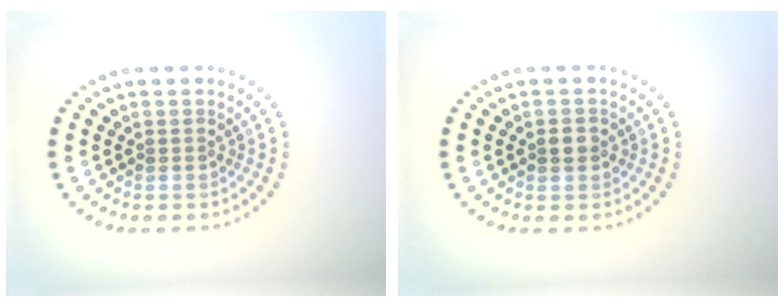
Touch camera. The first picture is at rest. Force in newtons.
{"total": 1.3, "press": 1.3, "slide": 0.3}